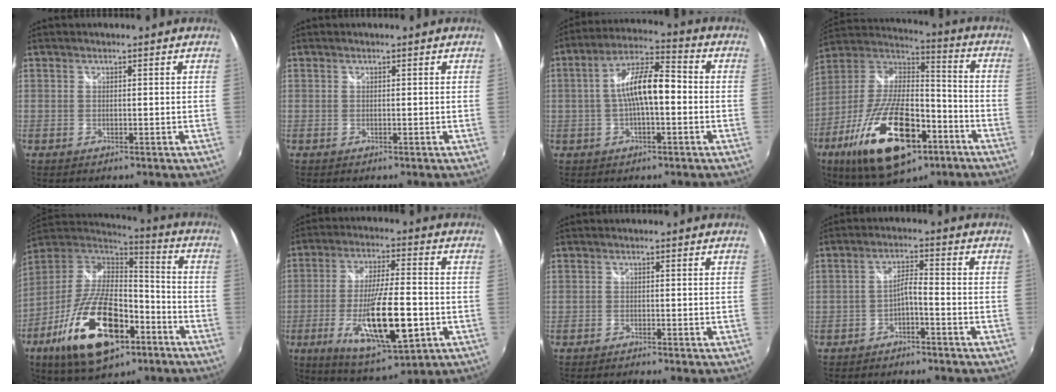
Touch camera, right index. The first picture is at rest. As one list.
[{"total": 0.0}, {"total": 10.2, "force": [-0.8, 3.1, 9.6], "torque": [-0.181, 0.023, -0.016]}, {"total": 25.9, "force": [-12.1, 11.6, 19.7], "torque": [-0.376, -0.025, -0.198]}, {"total": 23.9, "force": [-11.5, 11.1, 17.8], "torque": [-0.345, -0.022, -0.189]}, {"total": 17.5, "force": [-5.2, 4.2, 16.2], "torque": [-0.308, -0.031, -0.081]}, {"total": 1.3, "force": [-1.3, -0.1, 0.3], "torque": [-0.012, -0.007, -0.023]}, {"total": 3.2, "force": [-2.3, 0.3, 2.2], "torque": [-0.053, 0.009, -0.039]}]